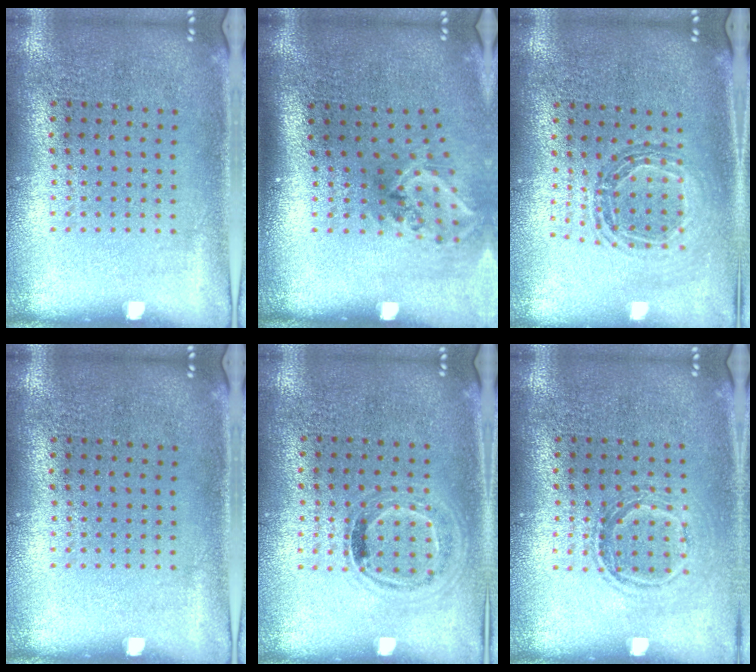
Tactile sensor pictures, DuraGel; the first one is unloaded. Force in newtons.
{"total": 2.1, "press": 1.3, "slide": 1.7}
{"total": 0.8, "press": 0.8, "slide": 0.1}
{"total": 0.0}
{"total": 0.9, "press": 0.8, "slide": 0.4}
{"total": 1.2, "press": 1.1, "slide": 0.5}